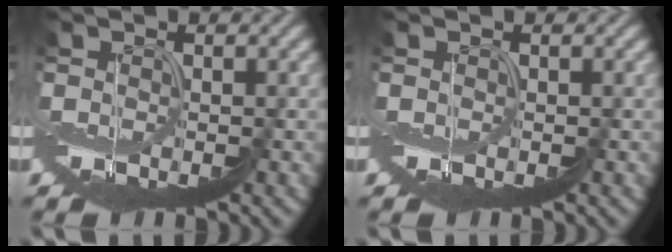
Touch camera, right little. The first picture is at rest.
{"total": 0.0}